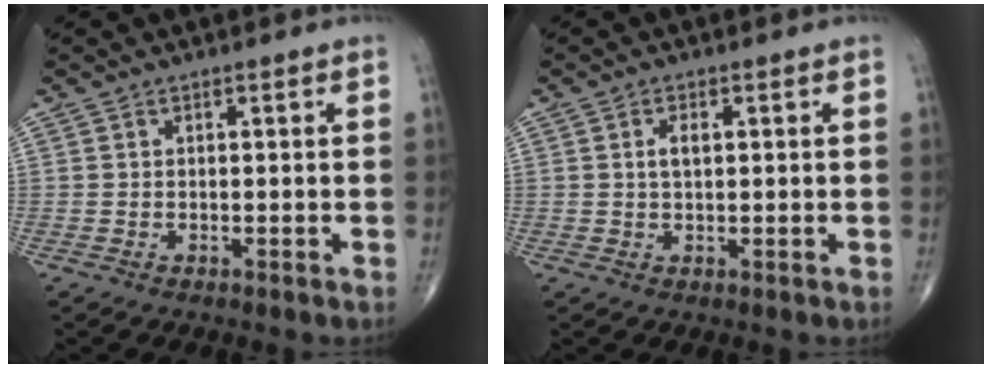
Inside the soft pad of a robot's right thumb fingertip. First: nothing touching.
{"total": 2.4, "force": [0.5, 1.2, 2.0], "torque": [-0.036, 0.002, 0.009]}